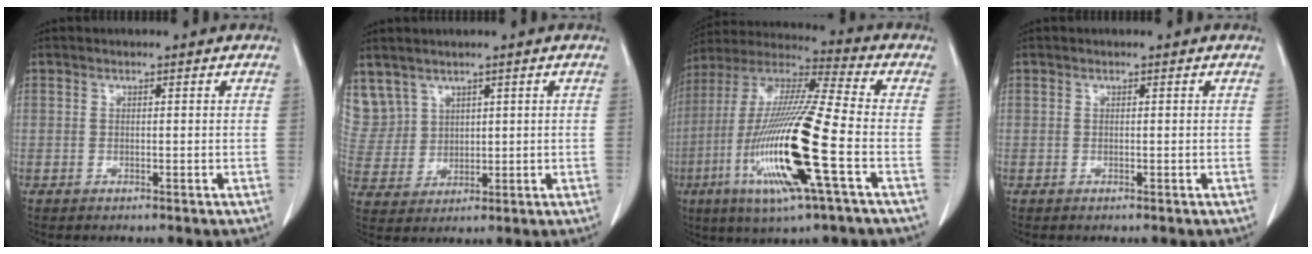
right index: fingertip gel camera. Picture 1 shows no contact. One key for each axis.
{"total": 9.0, "fx": 5.4, "fy": 7.2, "fz": 1.3, "tx": -0.055, "ty": 0.027, "tz": 0.137}
{"total": 20.8, "fx": -6.2, "fy": 0.9, "fz": 19.8, "tx": -0.425, "ty": -0.029, "tz": -0.124}
{"total": 0.0}